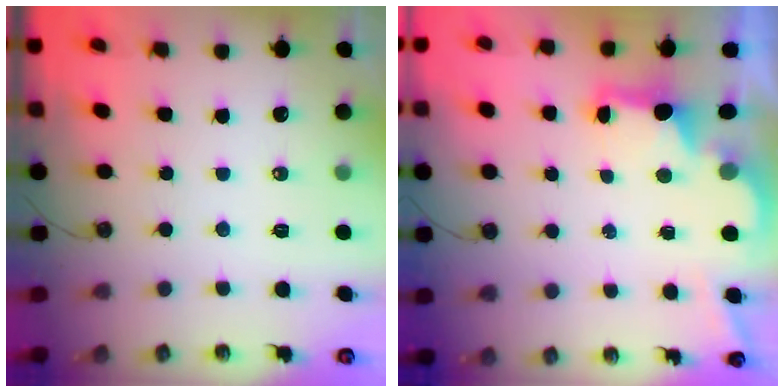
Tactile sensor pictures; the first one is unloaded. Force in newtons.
{"total": 2.5, "press": 2.4, "slide": 0.7}